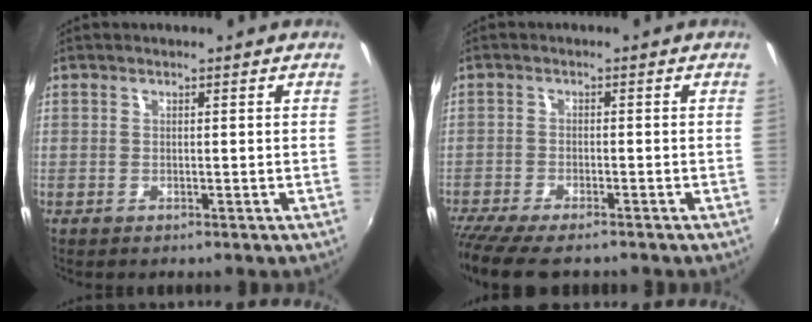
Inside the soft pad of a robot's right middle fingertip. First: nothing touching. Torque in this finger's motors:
{"motor_torque": [1.10, -1.03, 0.34, 0.13]}